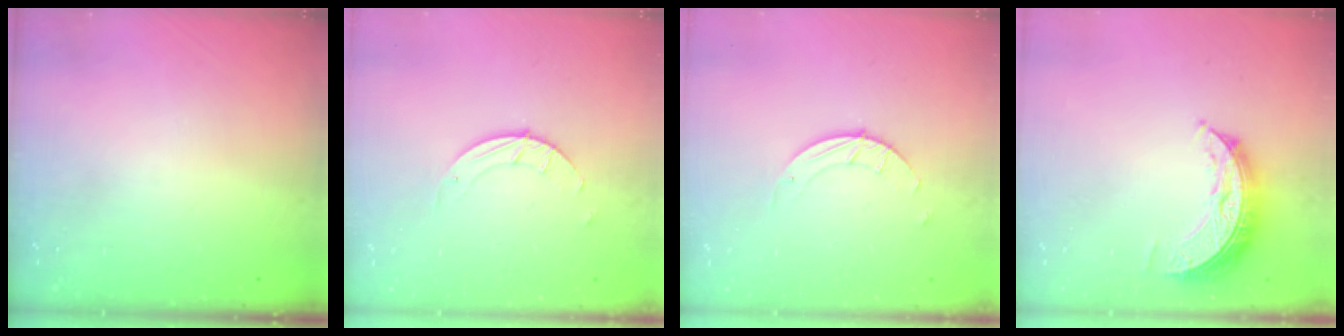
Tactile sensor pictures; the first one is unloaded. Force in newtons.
{"total": 1.5, "press": 1.5, "slide": 0.1}
{"total": 1.5, "press": 1.5, "slide": 0.1}
{"total": 8.4, "press": 8.4, "slide": 0.2}